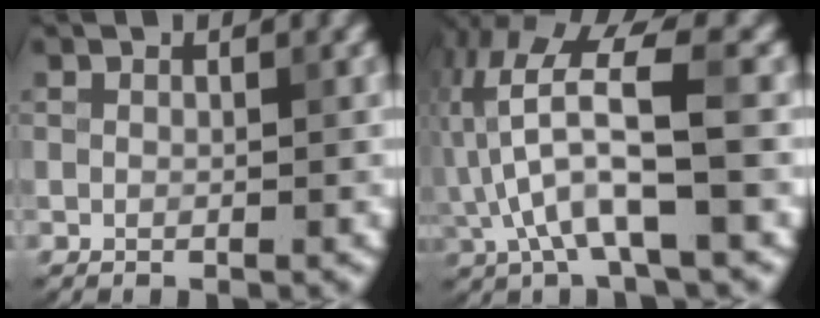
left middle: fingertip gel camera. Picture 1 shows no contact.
{"total": 8.0, "force": [-1.2, 2.4, 7.6], "torque": [-0.165, 0.020, -0.026]}